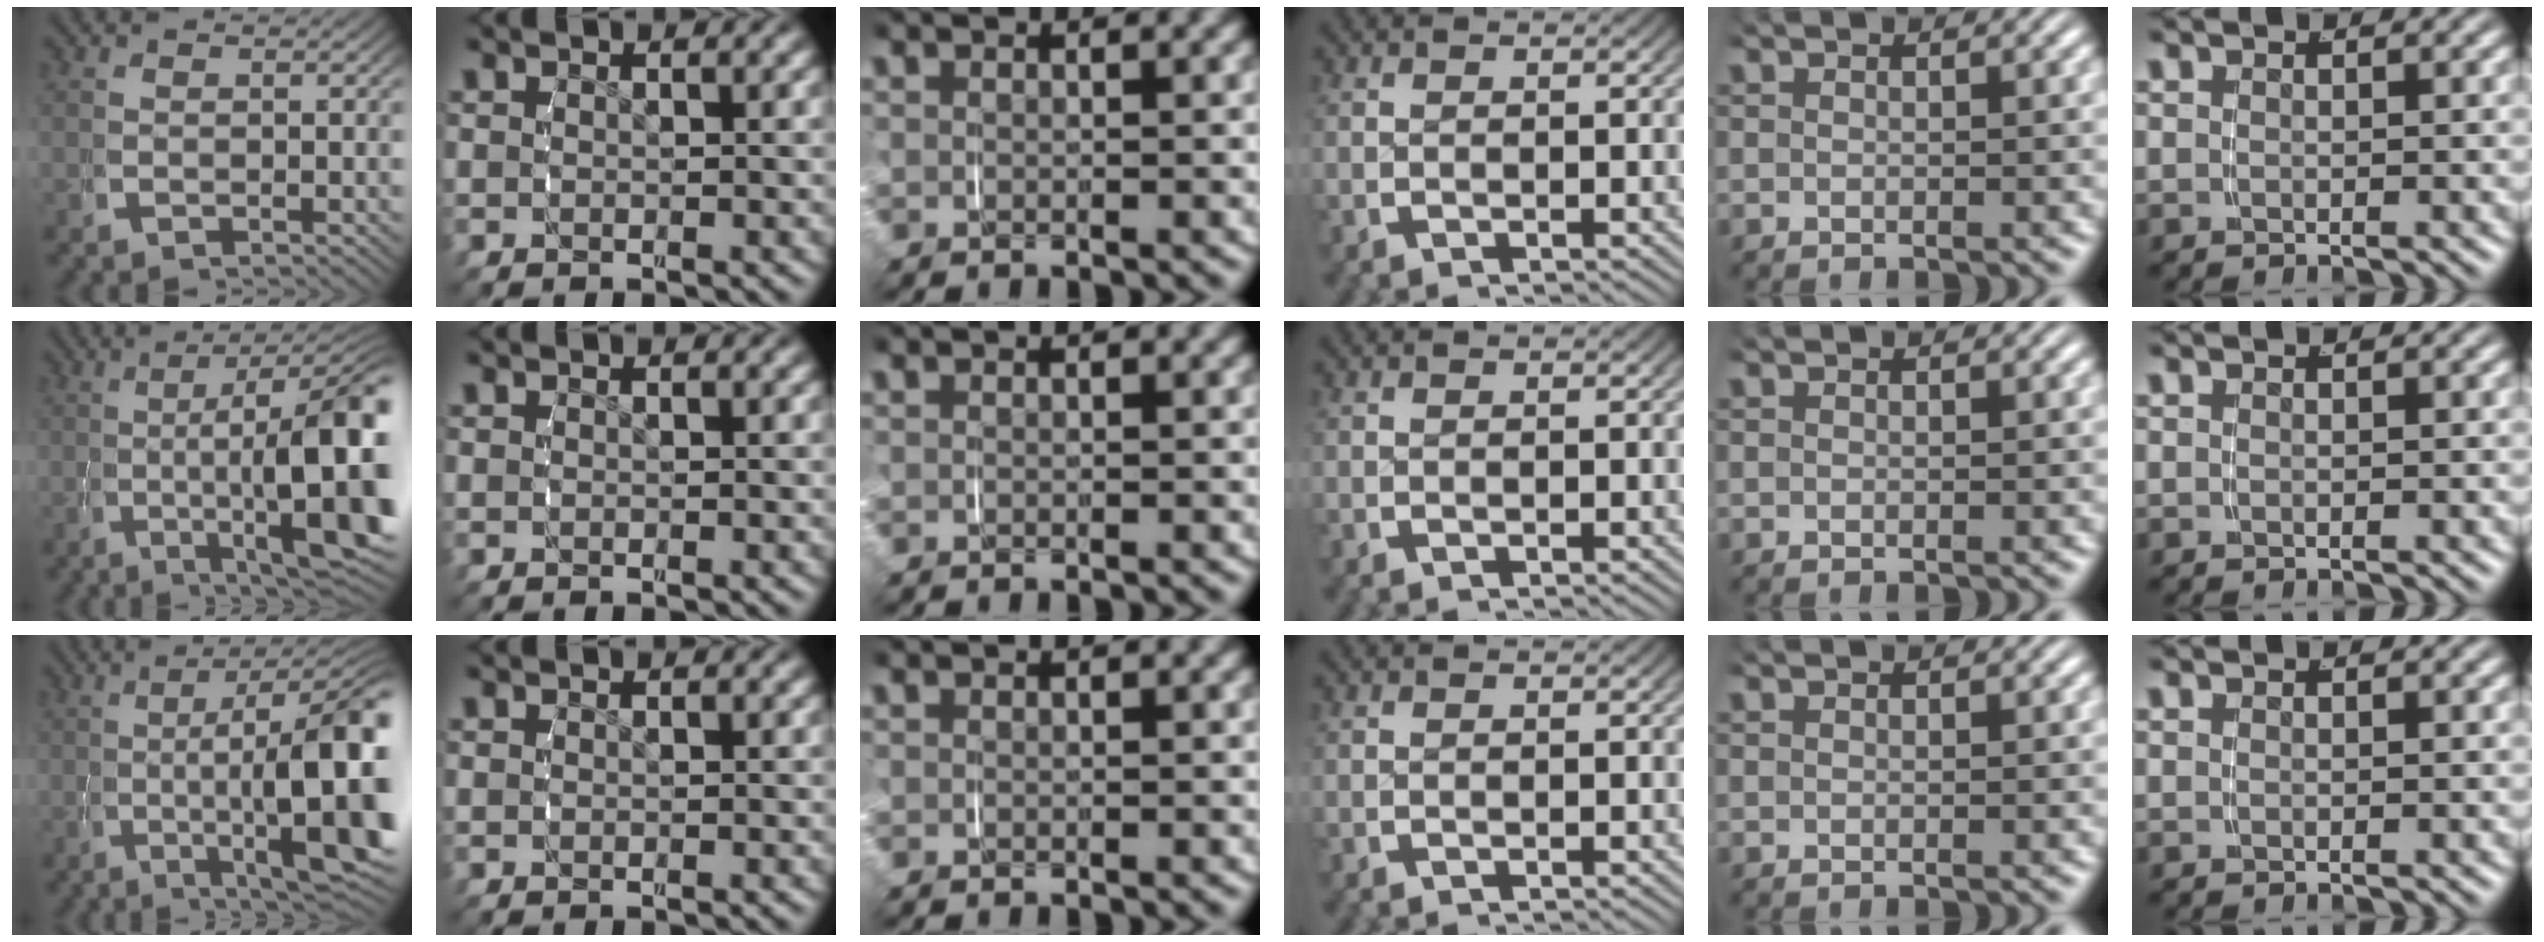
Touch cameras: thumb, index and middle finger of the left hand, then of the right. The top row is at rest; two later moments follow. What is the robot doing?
{"motion": "grasp_and_lifting", "object": "pencil case"}